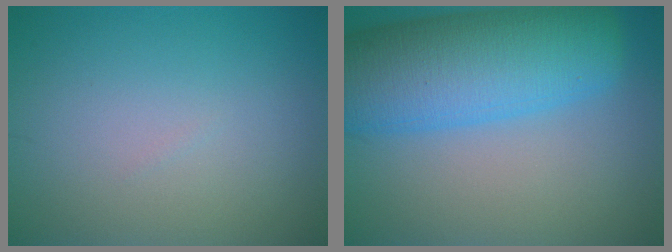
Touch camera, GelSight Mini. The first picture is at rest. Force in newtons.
{"total": 11.4, "press": 11.4, "slide": 0.6}